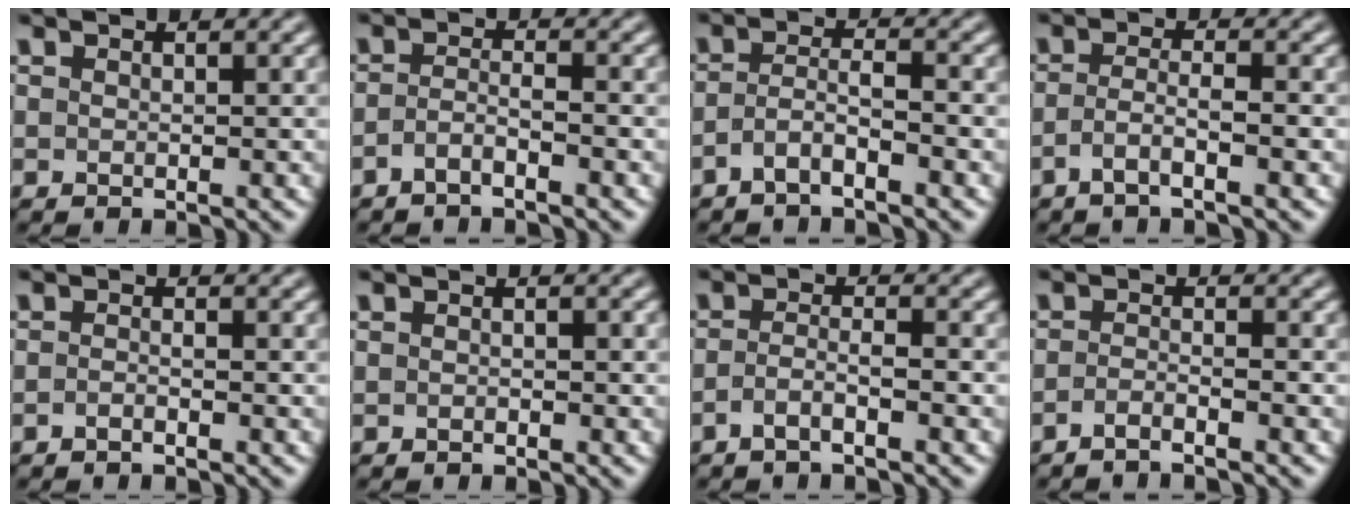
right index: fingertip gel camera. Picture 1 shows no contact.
{"total": 2.3, "force": [-2.1, -0.1, 0.9], "torque": [-0.015, -0.011, -0.034]}
{"total": 2.7, "force": [-2.2, 0.5, 1.6], "torque": [-0.025, -0.010, -0.037]}
{"total": 2.6, "force": [-2.0, -0.1, 1.7], "torque": [-0.034, -0.015, -0.029]}
{"total": 1.1, "force": [-1.0, -0.3, 0.4], "torque": [-0.002, -0.001, -0.019]}
{"total": 0.5, "force": [-0.4, -0.2, 0.1], "torque": [-0.005, -0.001, -0.007]}
{"total": 2.4, "force": [-2.0, -0.2, 1.3], "torque": [-0.022, -0.012, -0.032]}
{"total": 2.3, "force": [-2.1, -0.6, 0.8], "torque": [-0.010, -0.005, -0.036]}